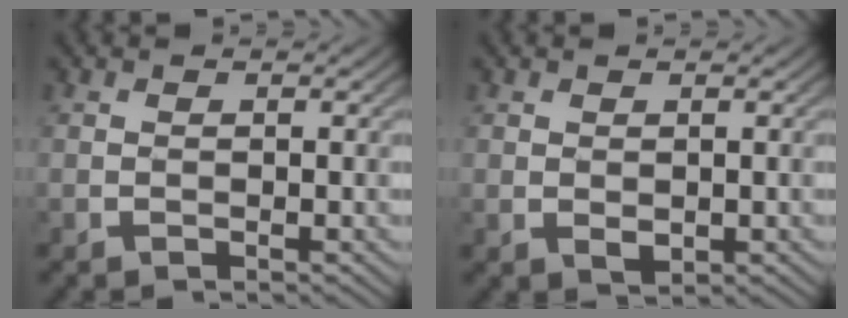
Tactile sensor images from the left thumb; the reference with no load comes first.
{"total": 1.4, "force": [0.5, 1.1, 0.8], "torque": [-0.029, -0.001, 0.008]}